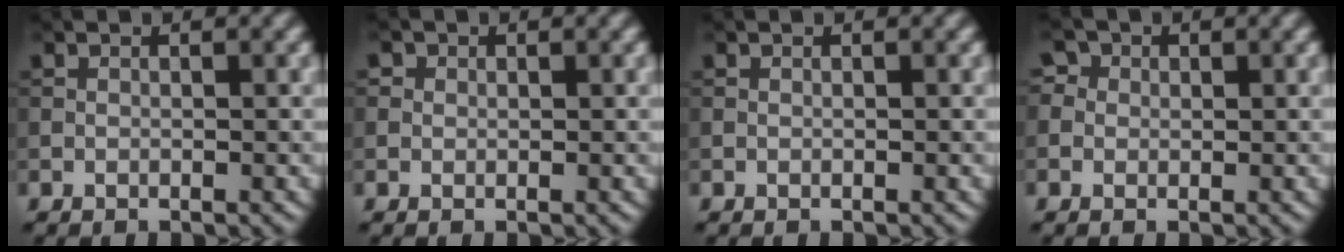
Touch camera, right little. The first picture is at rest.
{"total": 0.9, "force": [0.3, 0.9, 0.2], "torque": [0.001, -0.001, -0.003]}
{"total": 0.0}
{"total": 2.5, "force": [1.0, 2.1, 0.9], "torque": [-0.010, 0.013, 0.000]}